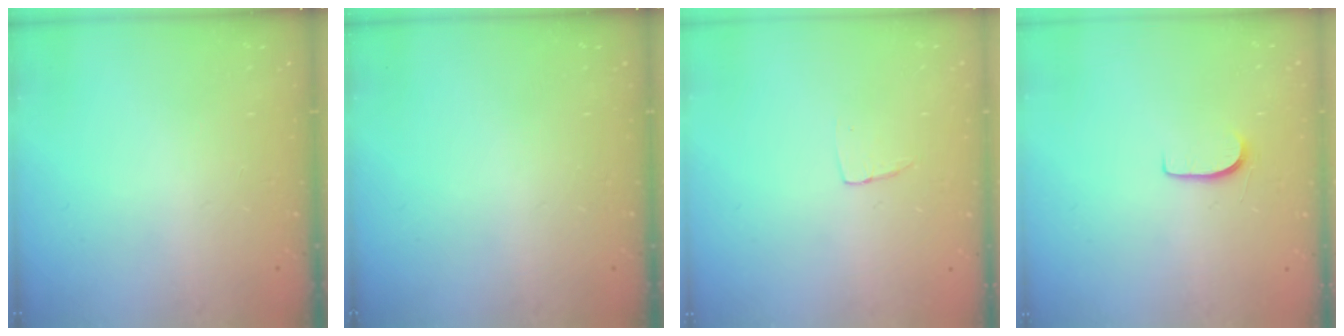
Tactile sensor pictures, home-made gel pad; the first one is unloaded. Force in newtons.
{"total": 0.0}
{"total": 3.3, "press": 3.3, "slide": 0.2}
{"total": 5.8, "press": 5.8, "slide": 0.4}